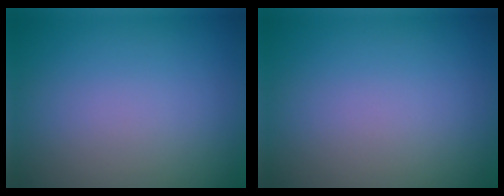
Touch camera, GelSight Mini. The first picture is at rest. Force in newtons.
{"total": 0.0}